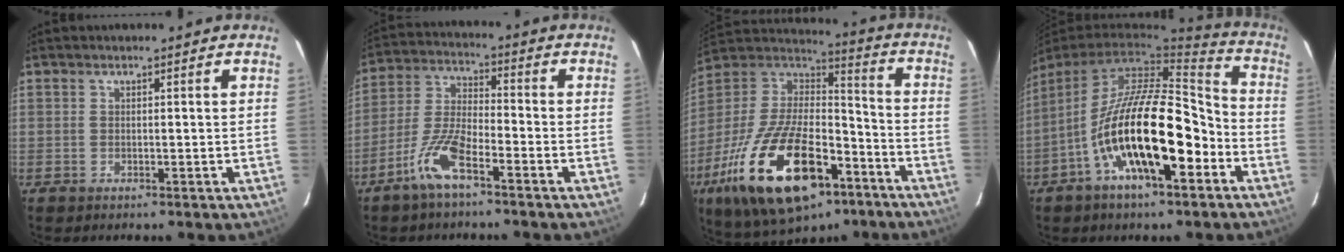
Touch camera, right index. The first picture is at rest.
{"total": 9.2, "force": [-5.9, 2.2, 6.7], "torque": [-0.149, 0.002, -0.118]}
{"total": 29.9, "force": [-15.3, 13.7, 21.7], "torque": [-0.423, -0.025, -0.247]}
{"total": 19.5, "force": [-7.6, 6.5, 16.7], "torque": [-0.281, -0.008, -0.130]}